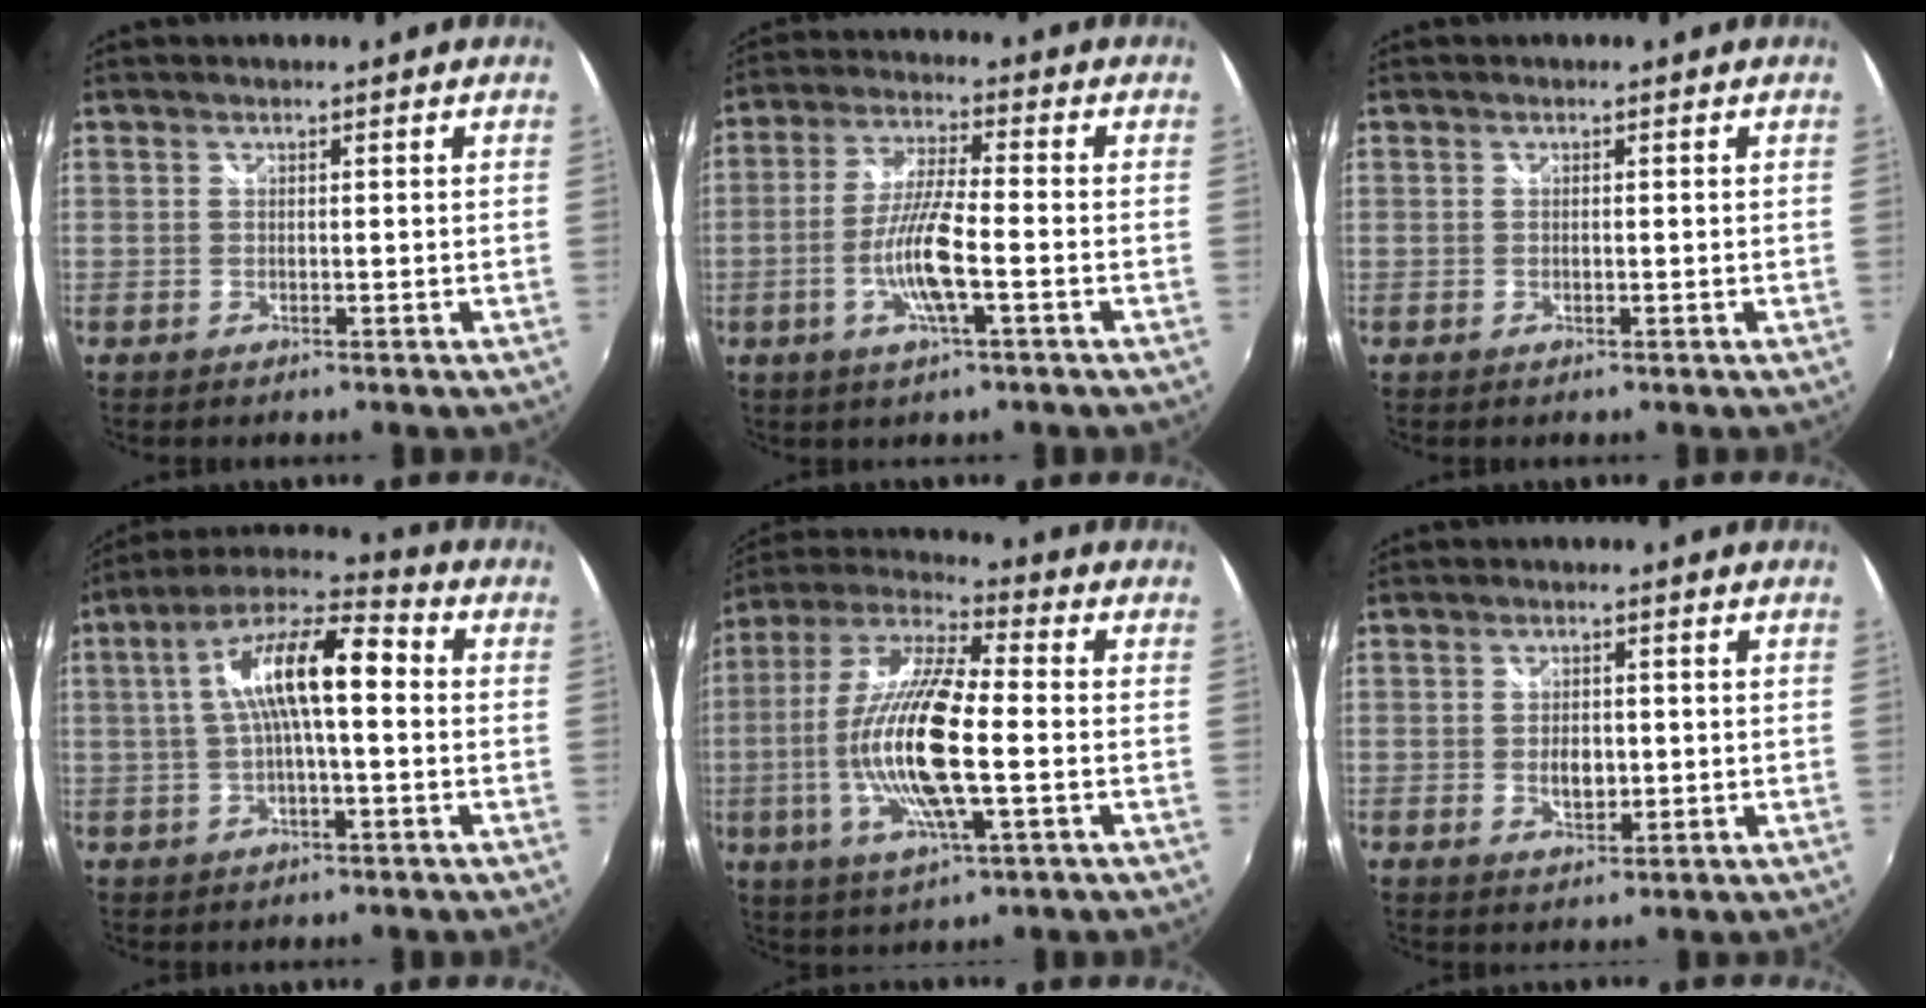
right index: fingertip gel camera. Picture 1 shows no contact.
{"total": 9.1, "force": [-3.0, 1.0, 8.6], "torque": [-0.174, -0.004, -0.058]}
{"total": 0.0}
{"total": 12.8, "force": [0.5, 3.5, 12.2], "torque": [-0.225, 0.028, 0.004]}
{"total": 18.1, "force": [-2.7, 4.3, 17.4], "torque": [-0.341, -0.009, -0.056]}
{"total": 3.8, "force": [-0.4, 2.5, 2.8], "torque": [-0.049, -0.002, -0.005]}